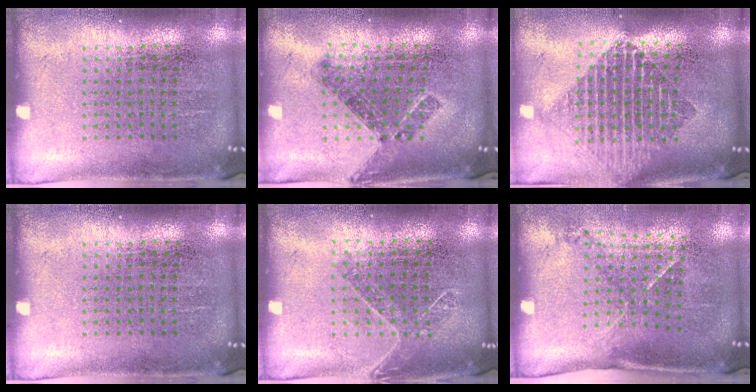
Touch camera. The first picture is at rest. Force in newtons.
{"total": 0.7, "press": 0.7, "slide": 0.2}
{"total": 1.9, "press": 1.6, "slide": 1.1}
{"total": 0.0}
{"total": 1.2, "press": 1.0, "slide": 0.6}
{"total": 1.5, "press": 1.0, "slide": 1.2}